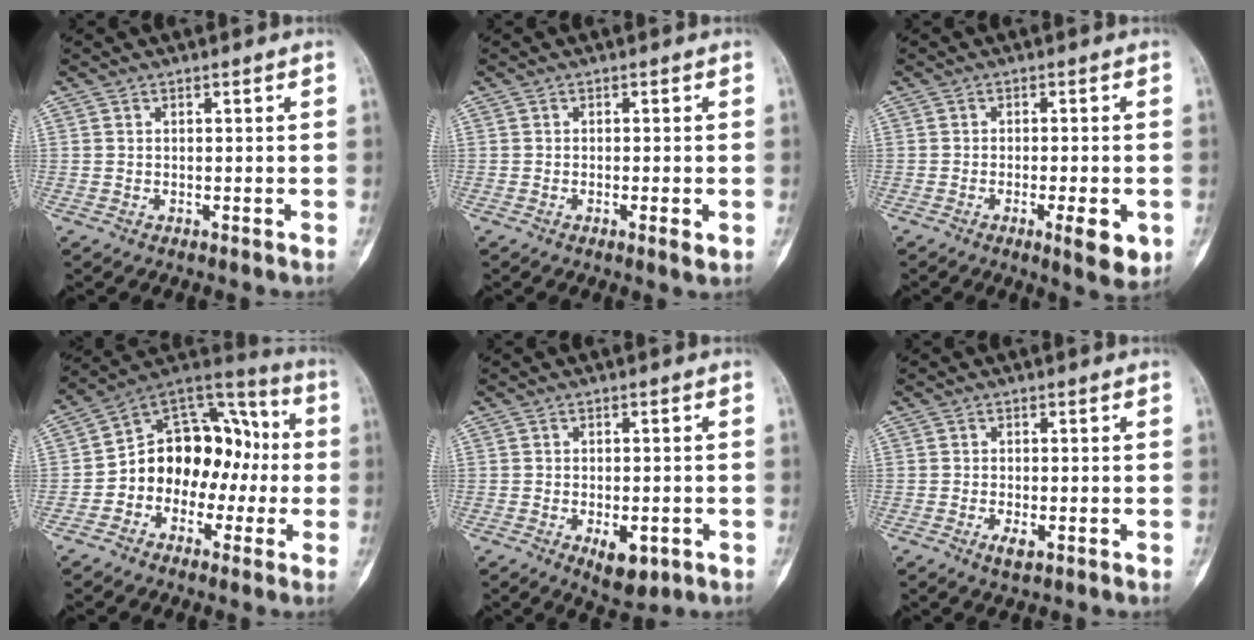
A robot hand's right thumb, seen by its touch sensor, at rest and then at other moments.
{"total": 2.1, "force": [-0.7, 0.4, 2.0], "torque": [-0.034, -0.005, -0.012]}
{"total": 6.6, "force": [-2.3, 1.7, 5.9], "torque": [-0.078, -0.008, -0.029]}
{"total": 16.4, "force": [-2.3, 12.3, 10.7], "torque": [-0.105, 0.068, -0.049]}
{"total": 5.8, "force": [-2.2, 2.9, 4.5], "torque": [-0.057, 0.003, -0.020]}
{"total": 2.3, "force": [-1.0, 0.8, 1.9], "torque": [-0.038, -0.002, -0.018]}